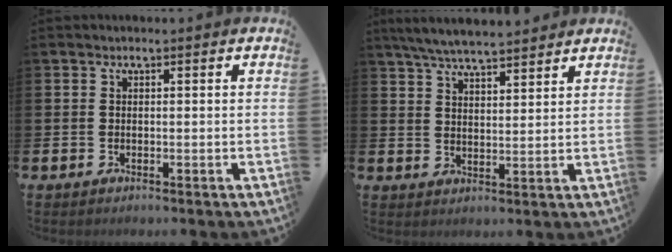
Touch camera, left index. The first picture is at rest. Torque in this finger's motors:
{"motor_torque": [0.95, -1.05, 0.86, 0.21]}